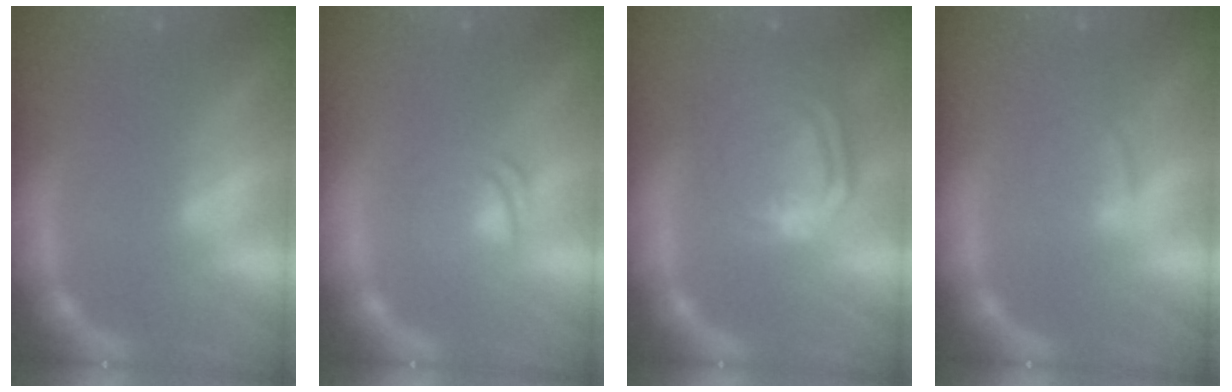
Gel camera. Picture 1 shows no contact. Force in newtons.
{"total": 3.5}
{"total": 9.5}
{"total": 2.4}